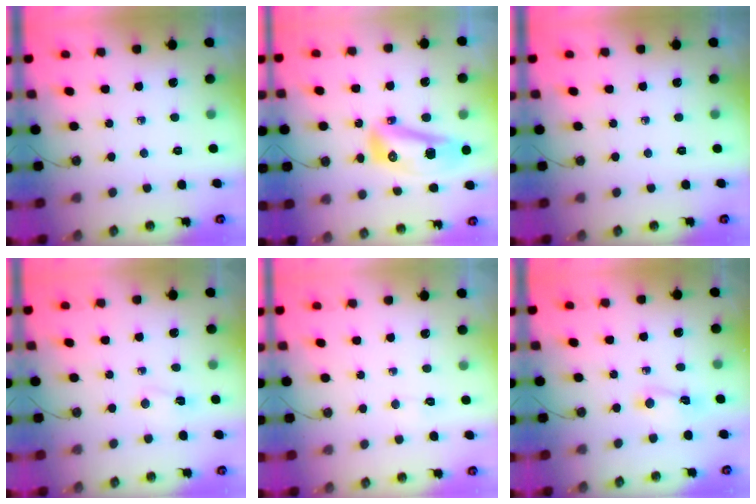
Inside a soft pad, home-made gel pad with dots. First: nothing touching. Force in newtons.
{"total": 13.5, "press": 13.4, "slide": 1.6}
{"total": 0.0}
{"total": 2.1, "press": 2.0, "slide": 0.5}
{"total": 2.3, "press": 2.3, "slide": 0.3}
{"total": 1.8, "press": 1.8, "slide": 0.3}